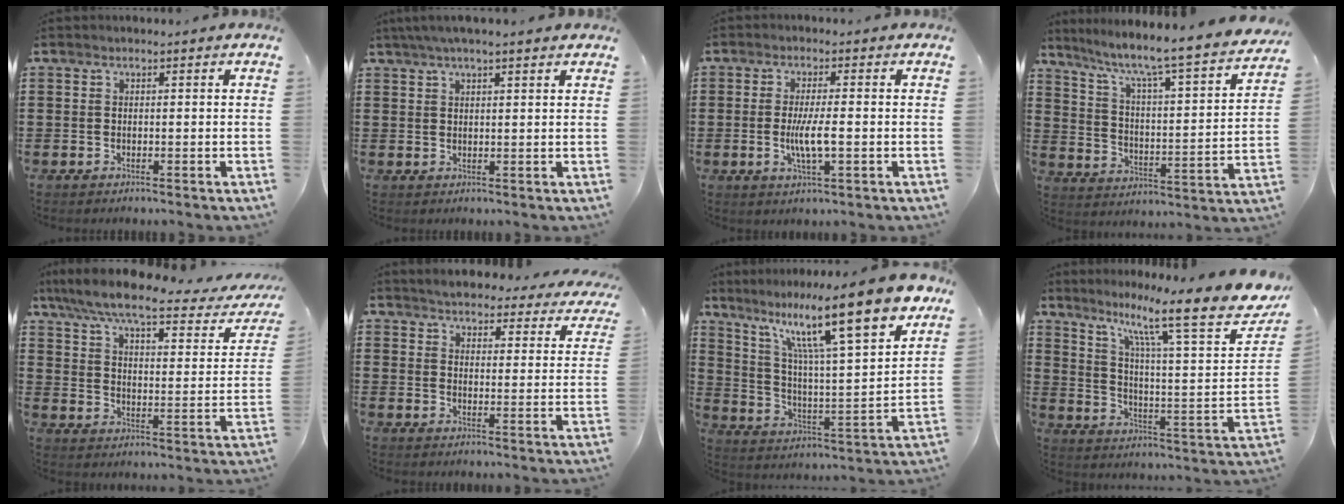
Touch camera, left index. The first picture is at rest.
{"total": 2.9, "force": [1.8, 0.1, 2.2], "torque": [-0.047, 0.005, 0.033]}
{"total": 5.0, "force": [-0.7, 0.8, 4.9], "torque": [-0.098, -0.005, -0.017]}
{"total": 5.4, "force": [4.6, -0.5, 2.9], "torque": [-0.080, -0.051, 0.061]}
{"total": 7.8, "force": [6.4, 0.5, 4.4], "torque": [-0.113, -0.035, 0.106]}
{"total": 4.2, "force": [4.2, 0.1, 0.3], "torque": [-0.029, -0.026, 0.070]}
{"total": 17.4, "force": [12.1, 2.4, 12.3], "torque": [-0.234, -0.070, 0.192]}
{"total": 15.2, "force": [10.9, 2.1, 10.5], "torque": [-0.196, -0.067, 0.167]}